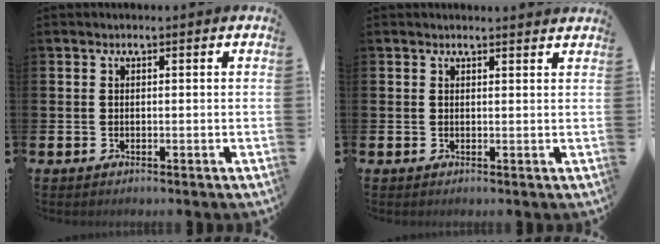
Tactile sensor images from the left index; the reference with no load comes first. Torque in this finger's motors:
{"motor_torque": [0.32, -1.82, 0.27, 0.04]}